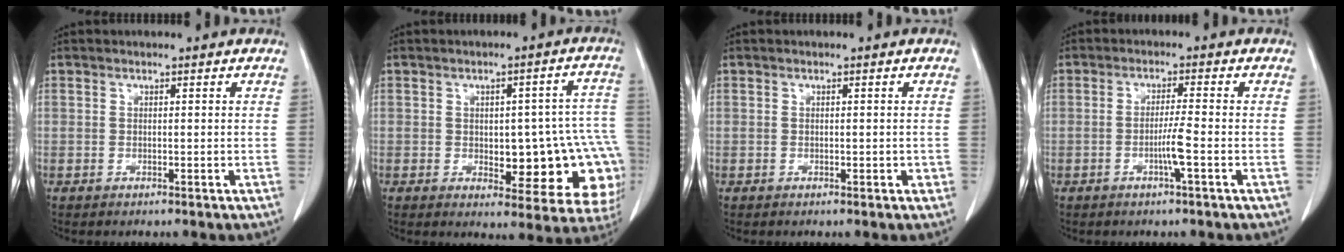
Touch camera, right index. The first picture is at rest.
{"total": 15.9, "force": [-3.1, 7.0, 14.0], "torque": [-0.099, 0.033, -0.017]}
{"total": 0.8, "force": [0.0, 0.5, 0.6], "torque": [-0.003, 0.003, 0.002]}
{"total": 3.4, "force": [-1.1, -0.6, 3.1], "torque": [-0.054, -0.003, -0.021]}